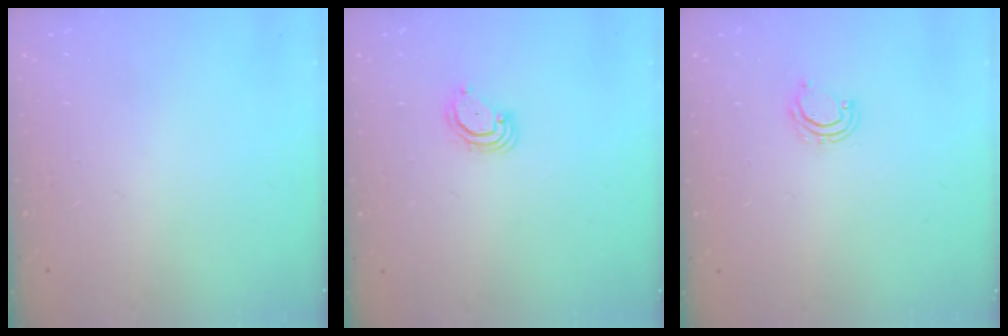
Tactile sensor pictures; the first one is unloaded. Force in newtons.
{"total": 3.5, "press": 3.5, "slide": 0.3}
{"total": 3.5, "press": 3.5, "slide": 0.3}